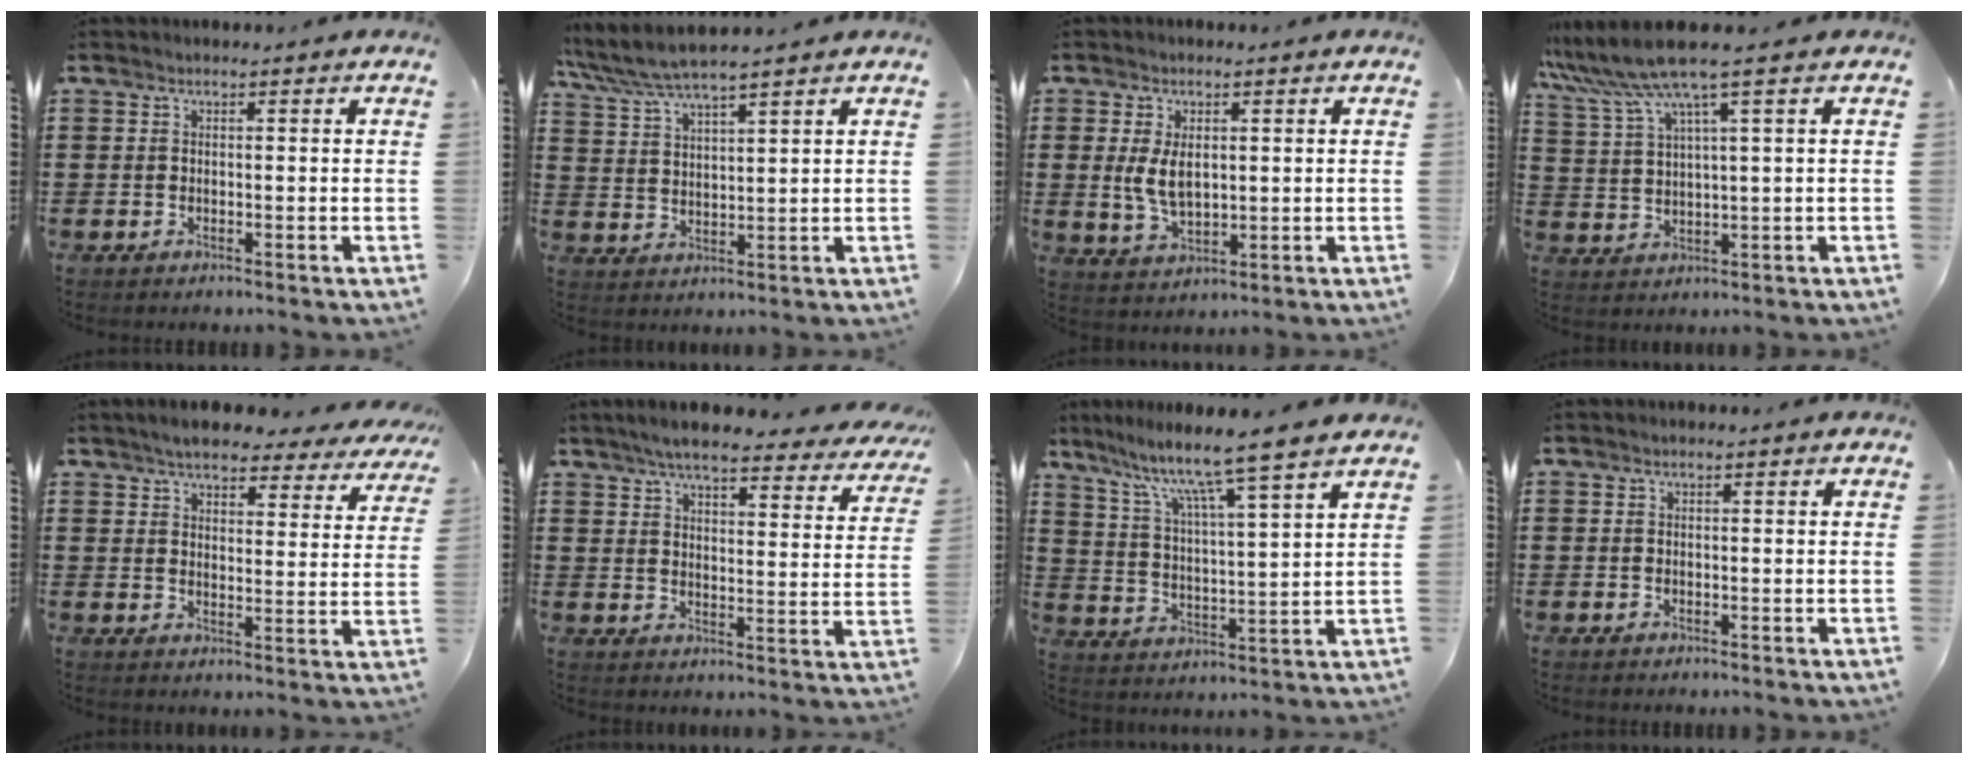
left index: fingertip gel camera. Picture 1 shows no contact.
{"total": 5.0, "force": [4.6, 0.2, 2.0], "torque": [-0.055, -0.019, 0.080]}
{"total": 5.2, "force": [0.7, 3.0, 4.2], "torque": [-0.102, 0.003, 0.009]}
{"total": 7.1, "force": [4.6, -0.2, 5.4], "torque": [-0.134, -0.025, 0.076]}
{"total": 5.3, "force": [5.0, 0.9, 1.5], "torque": [-0.042, -0.022, 0.087]}
{"total": 6.2, "force": [5.6, 0.4, 2.7], "torque": [-0.066, -0.028, 0.094]}
{"total": 8.2, "force": [6.9, -1.0, 4.4], "torque": [-0.114, -0.051, 0.108]}
{"total": 0.0}